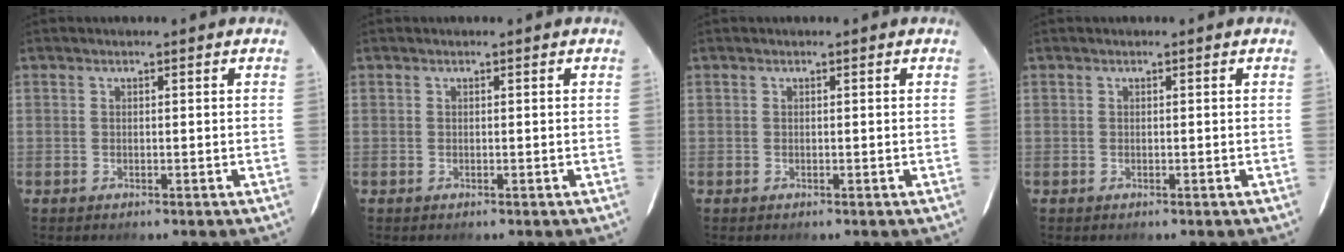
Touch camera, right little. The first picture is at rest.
{"total": 0.0}
{"total": 0.0}
{"total": 0.0}